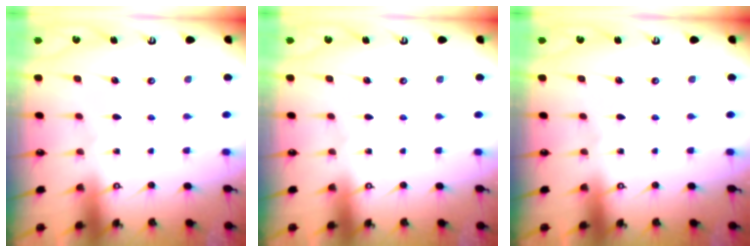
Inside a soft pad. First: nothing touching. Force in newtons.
{"total": 0.0}
{"total": 0.0}